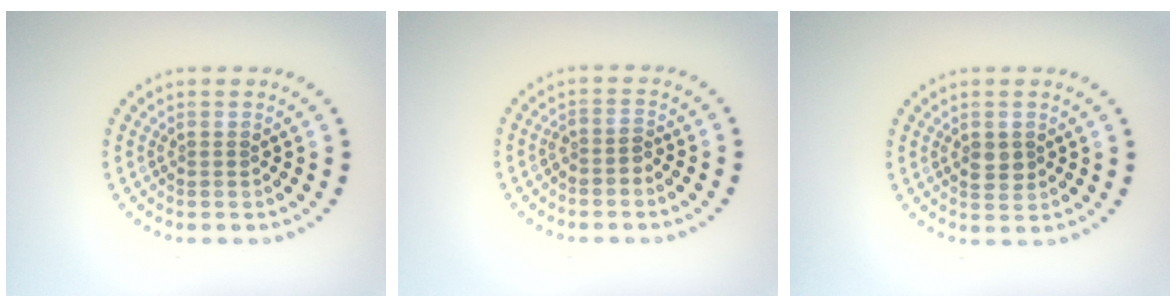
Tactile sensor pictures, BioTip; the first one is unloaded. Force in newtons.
{"total": 1.5, "press": 1.1, "slide": 0.9}
{"total": 1.8, "press": 1.8, "slide": 0.2}